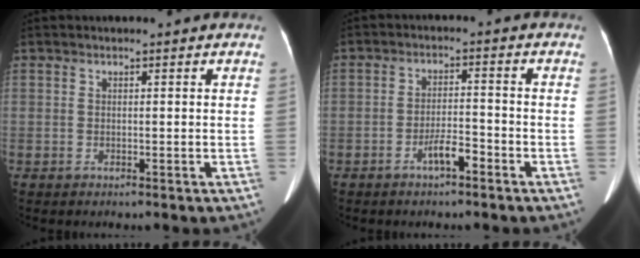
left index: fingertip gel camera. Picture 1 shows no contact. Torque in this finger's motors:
{"motor_torque": [0.00, 0.02, 0.05, 0.02]}